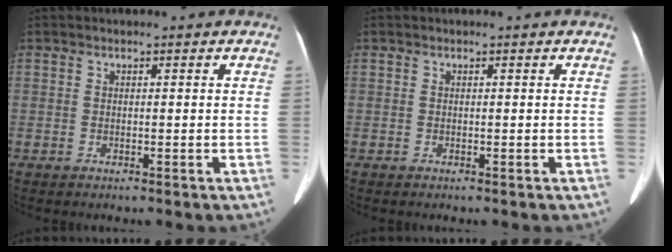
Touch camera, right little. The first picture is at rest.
{"total": 0.0}